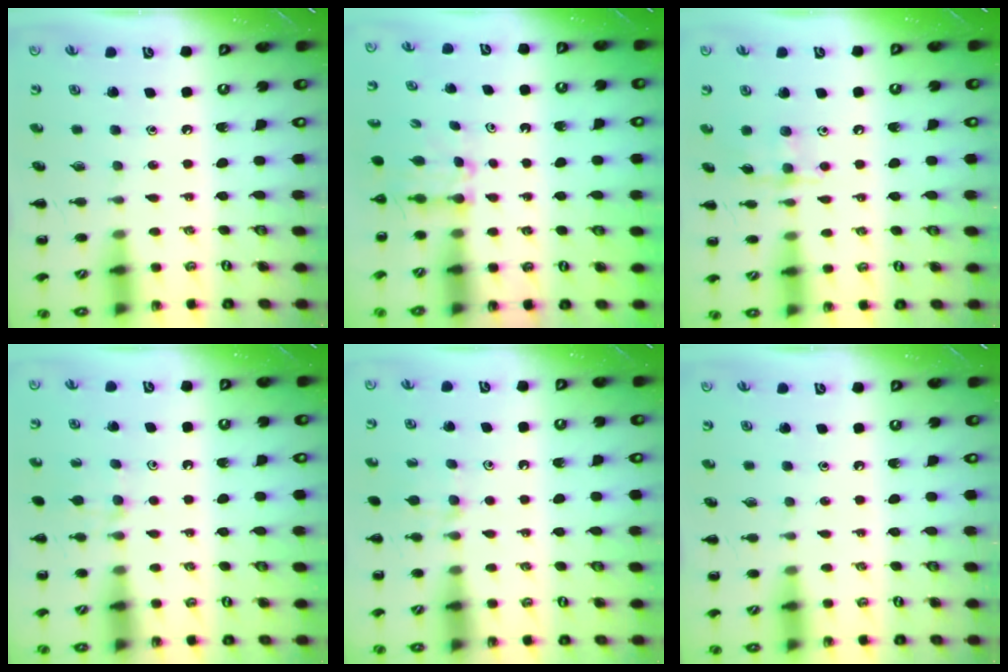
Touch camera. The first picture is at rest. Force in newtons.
{"total": 2.7, "press": 2.5, "slide": 1.1}
{"total": 8.7, "press": 8.7, "slide": 0.7}
{"total": 6.3, "press": 6.0, "slide": 1.9}
{"total": 6.3, "press": 6.0, "slide": 1.9}
{"total": 0.0}